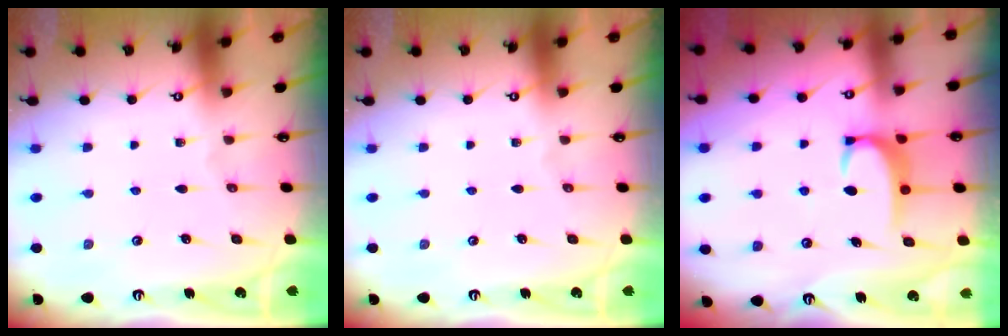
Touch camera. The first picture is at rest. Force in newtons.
{"total": 0.0}
{"total": 3.4, "press": 3.4, "slide": 0.4}